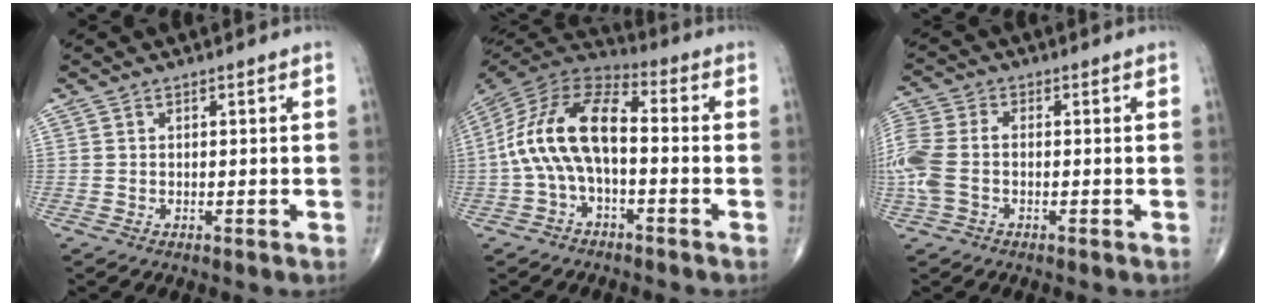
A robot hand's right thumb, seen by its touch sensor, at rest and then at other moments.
{"total": 15.0, "force": [-1.4, 7.4, 13.0], "torque": [-0.252, 0.043, -0.039]}
{"total": 9.5, "force": [-1.4, 6.0, 7.2], "torque": [-0.197, 0.018, -0.032]}